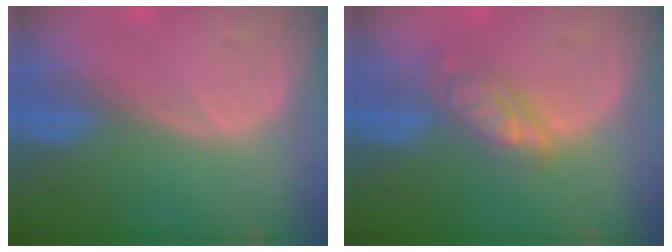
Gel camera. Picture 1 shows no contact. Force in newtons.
{"total": 5.6, "press": 5.1, "slide": 2.4}